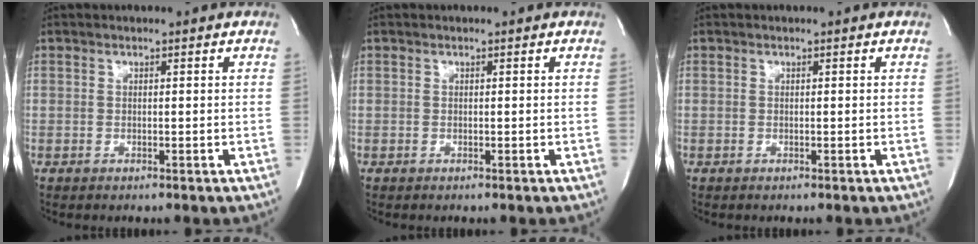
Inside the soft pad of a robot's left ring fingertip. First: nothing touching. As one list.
[{"total": 0.0}, {"total": 0.0}]